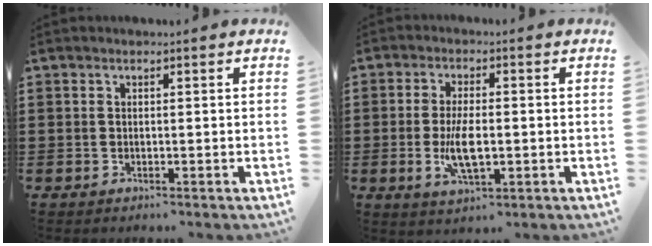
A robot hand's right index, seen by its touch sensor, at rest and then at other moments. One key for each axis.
{"total": 6.7, "fx": -0.9, "fy": 2.7, "fz": 6.1, "tx": -0.131, "ty": -0.008, "tz": -0.022}